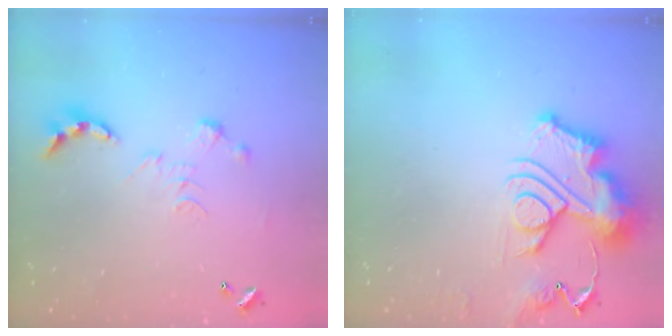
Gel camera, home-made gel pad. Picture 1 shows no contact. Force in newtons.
{"total": 15.2, "press": 15.2, "slide": 1.1}